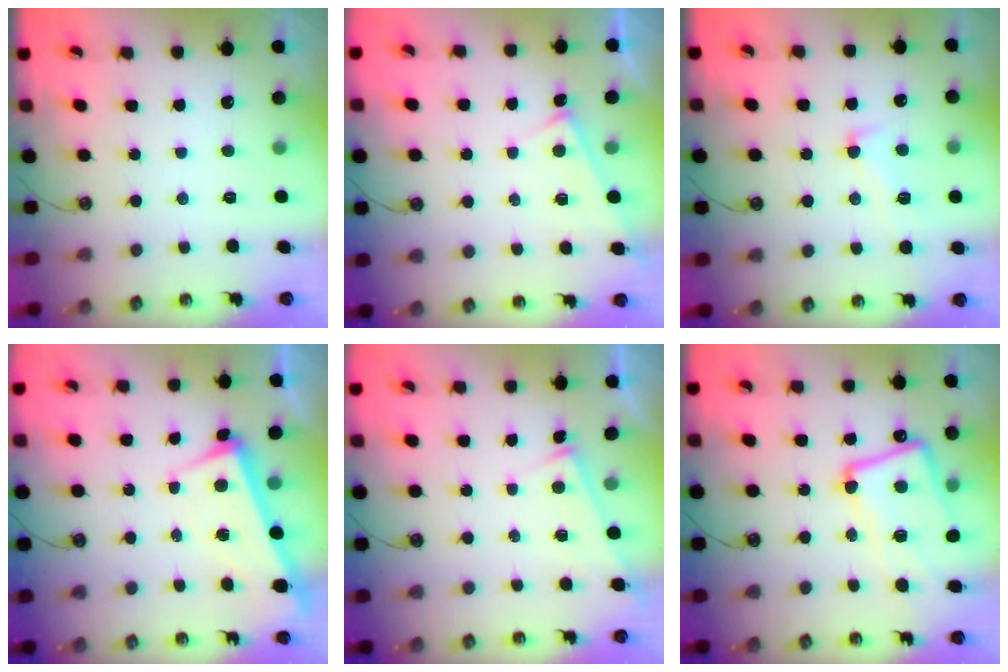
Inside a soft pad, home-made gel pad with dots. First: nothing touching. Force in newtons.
{"total": 6.3, "press": 6.3, "slide": 0.2}
{"total": 1.6, "press": 1.2, "slide": 1.0}
{"total": 0.8, "press": 0.6, "slide": 0.6}
{"total": 3.5, "press": 3.5, "slide": 0.1}
{"total": 9.1, "press": 9.0, "slide": 1.2}